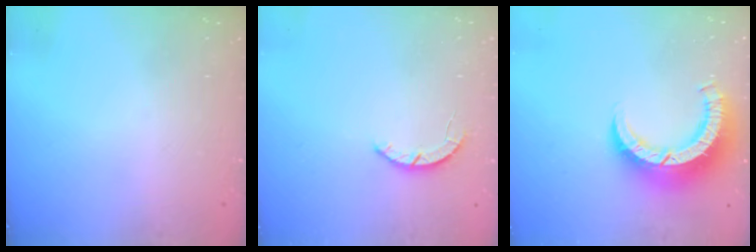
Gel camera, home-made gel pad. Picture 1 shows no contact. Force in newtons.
{"total": 2.2, "press": 2.2, "slide": 0.3}
{"total": 10.9, "press": 10.8, "slide": 1.2}